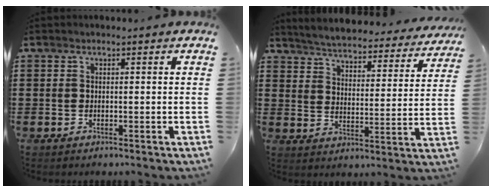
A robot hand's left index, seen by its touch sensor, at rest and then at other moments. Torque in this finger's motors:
{"motor_torque": [1.12, -1.02, 0.25, 0.09]}